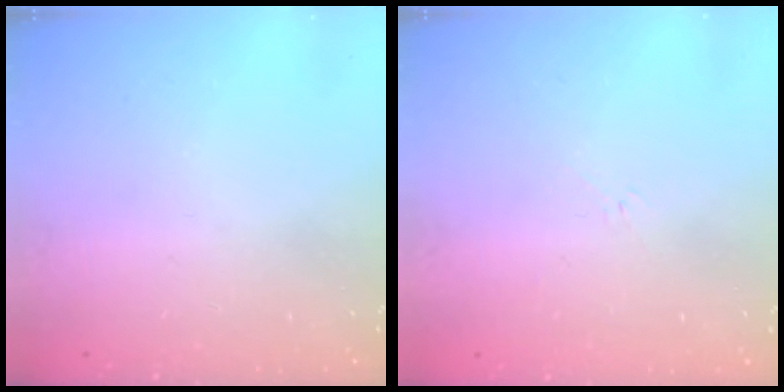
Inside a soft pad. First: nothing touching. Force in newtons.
{"total": 2.6, "press": 2.5, "slide": 0.6}